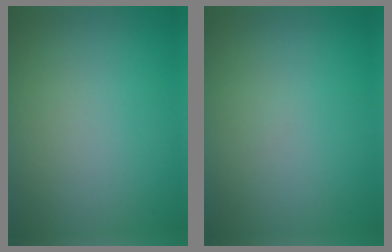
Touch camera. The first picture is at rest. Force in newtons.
{"total": 0.0}